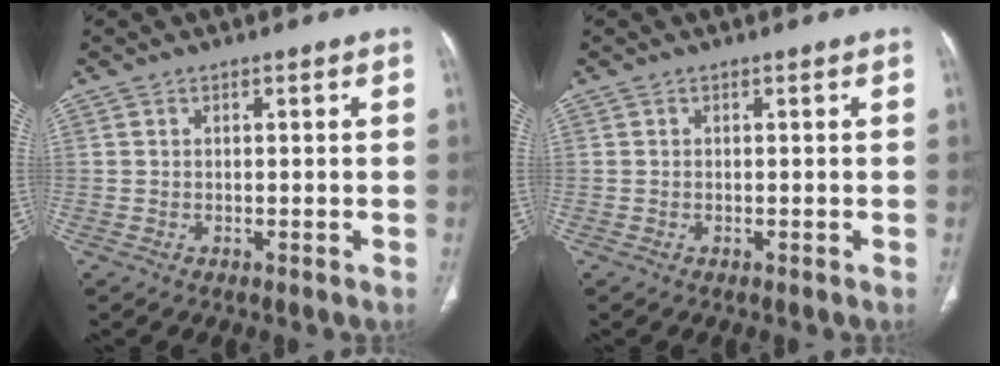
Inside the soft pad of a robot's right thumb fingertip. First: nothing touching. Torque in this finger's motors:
{"motor_torque": [-0.32, -0.45, -0.43, -0.45, 0.03]}